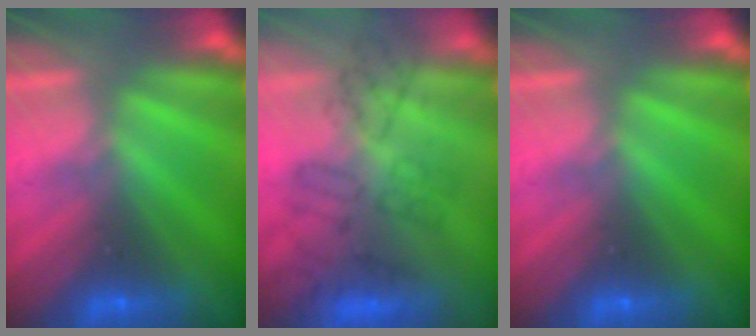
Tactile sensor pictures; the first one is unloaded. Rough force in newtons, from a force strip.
{"total": 4.5}
{"total": 0.0}